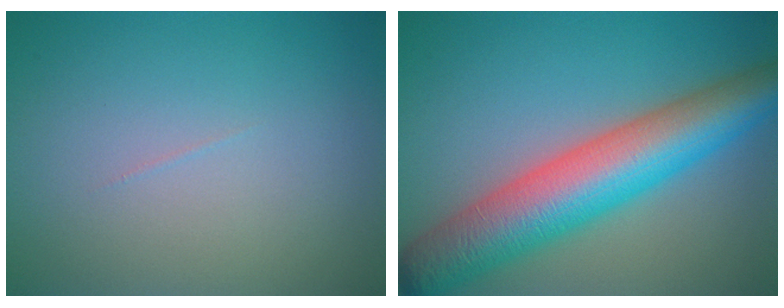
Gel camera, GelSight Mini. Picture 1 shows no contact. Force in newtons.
{"total": 10.5, "press": 10.4, "slide": 0.2}